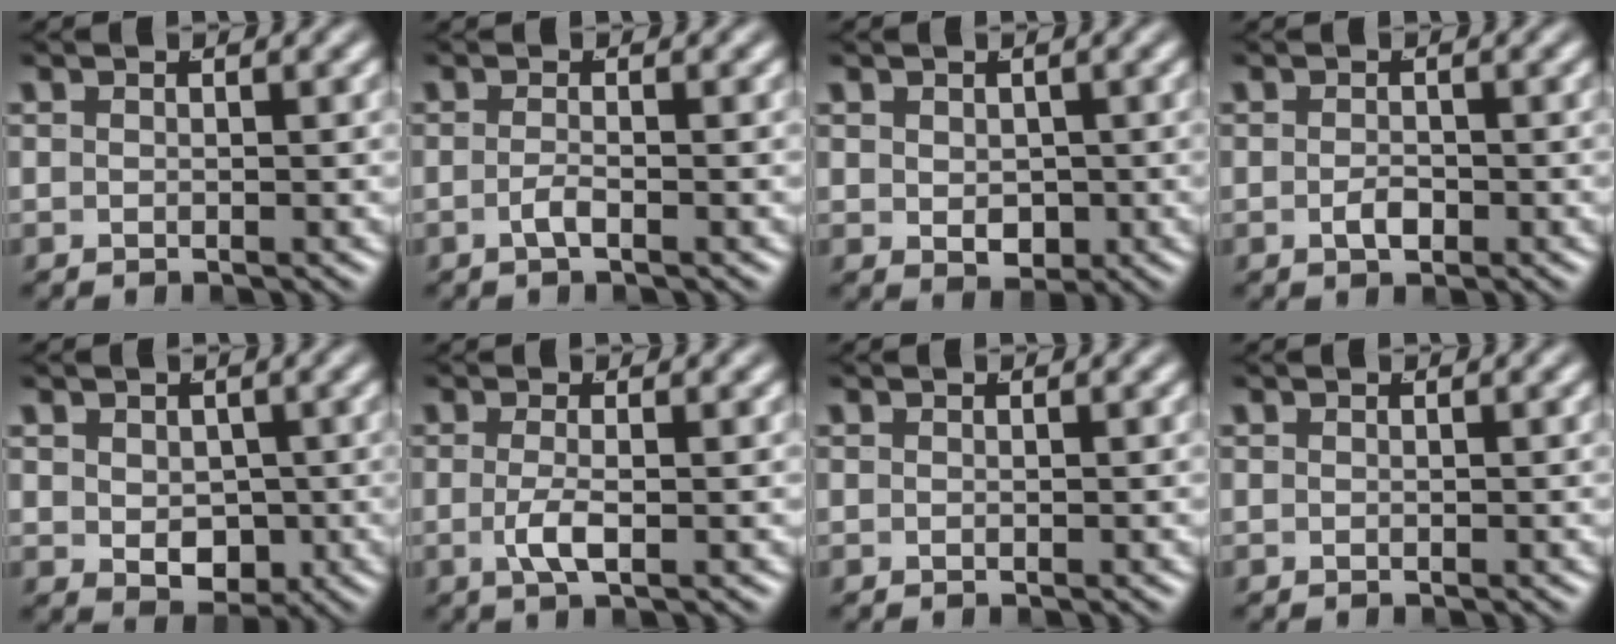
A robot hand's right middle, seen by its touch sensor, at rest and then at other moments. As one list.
[{"total": 1.4, "force": [-1.0, -0.3, 0.8], "torque": [-0.018, -0.008, -0.017]}, {"total": 2.0, "force": [-0.1, 1.3, 1.5], "torque": [-0.026, -0.023, 0.017]}, {"total": 1.2, "force": [-0.7, 0.4, 0.9], "torque": [-0.015, -0.007, -0.008]}, {"total": 3.5, "force": [-0.4, 2.4, 2.5], "torque": [-0.039, -0.033, 0.015]}, {"total": 2.1, "force": [-0.7, -0.1, 2.0], "torque": [-0.042, -0.014, -0.006]}, {"total": 0.0}, {"total": 0.0}]